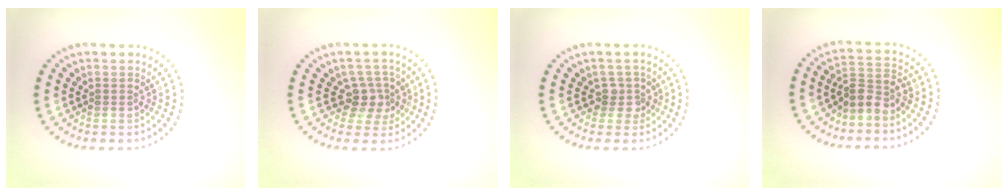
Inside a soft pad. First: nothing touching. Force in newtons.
{"total": 2.7, "press": 2.2, "slide": 1.5}
{"total": 1.8, "press": 1.4, "slide": 1.2}
{"total": 2.7, "press": 2.1, "slide": 1.7}